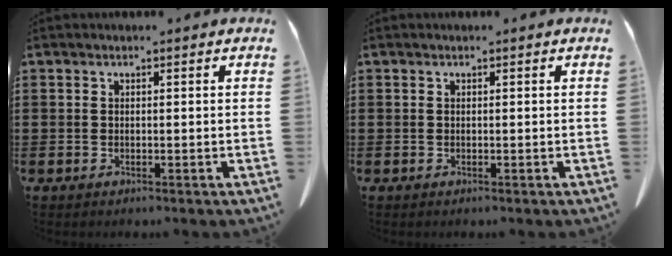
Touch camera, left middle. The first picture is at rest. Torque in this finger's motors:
{"motor_torque": [0.04, -0.01, 0.00, 0.01]}